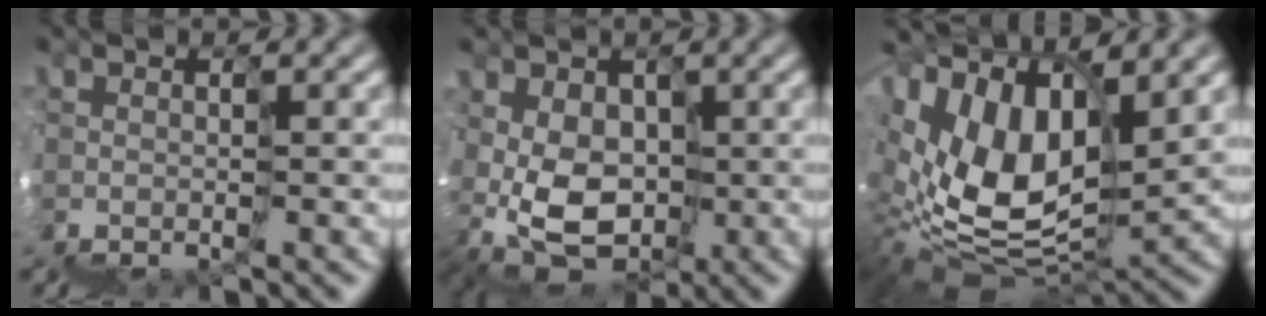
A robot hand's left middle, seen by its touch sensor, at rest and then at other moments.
{"total": 3.0, "force": [0.7, 2.5, 1.6], "torque": [-0.025, 0.020, 0.011]}
{"total": 9.0, "force": [5.0, 3.8, 6.4], "torque": [-0.127, 0.033, 0.081]}